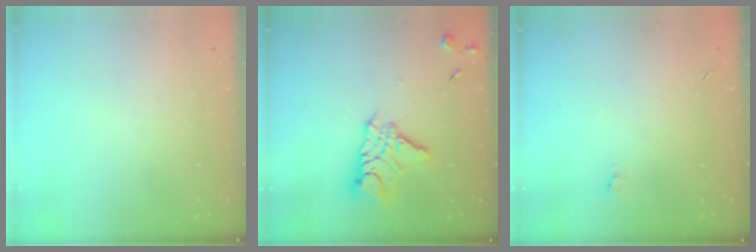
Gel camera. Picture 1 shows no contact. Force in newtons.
{"total": 13.3, "press": 13.3, "slide": 1.2}
{"total": 2.5, "press": 2.4, "slide": 0.6}